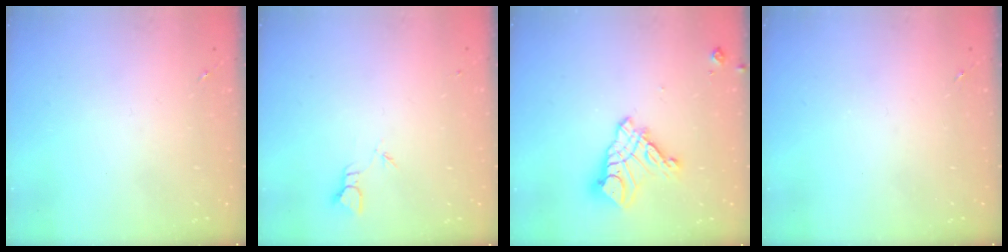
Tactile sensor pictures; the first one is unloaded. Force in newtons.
{"total": 1.8, "press": 1.8, "slide": 0.0}
{"total": 13.1, "press": 13.0, "slide": 1.3}
{"total": 0.0}